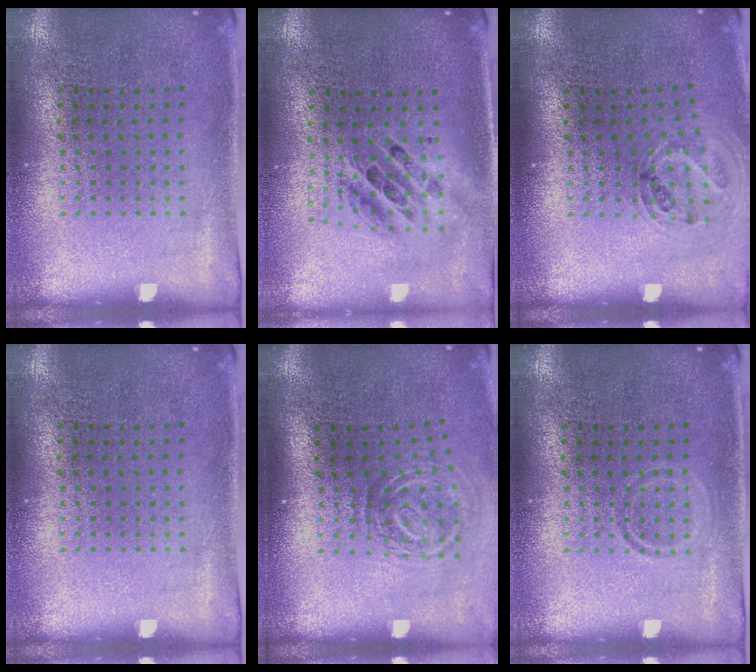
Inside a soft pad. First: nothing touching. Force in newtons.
{"total": 1.8, "press": 1.5, "slide": 1.1}
{"total": 1.1, "press": 1.1, "slide": 0.2}
{"total": 0.0}
{"total": 1.9, "press": 1.2, "slide": 1.5}
{"total": 0.9, "press": 0.9, "slide": 0.2}